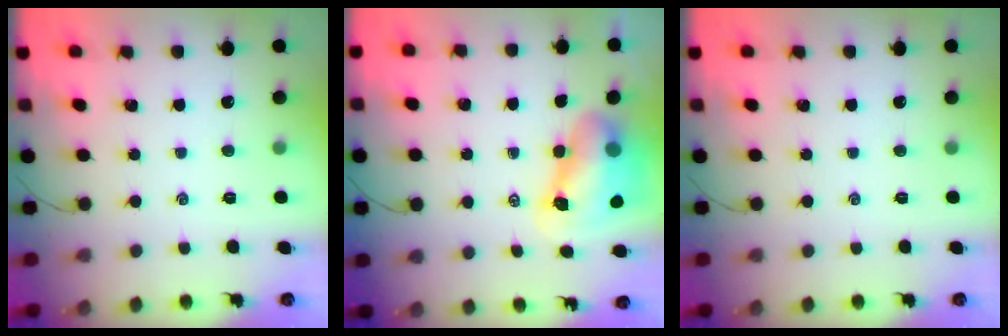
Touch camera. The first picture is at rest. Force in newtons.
{"total": 10.2, "press": 9.9, "slide": 2.5}
{"total": 0.0}